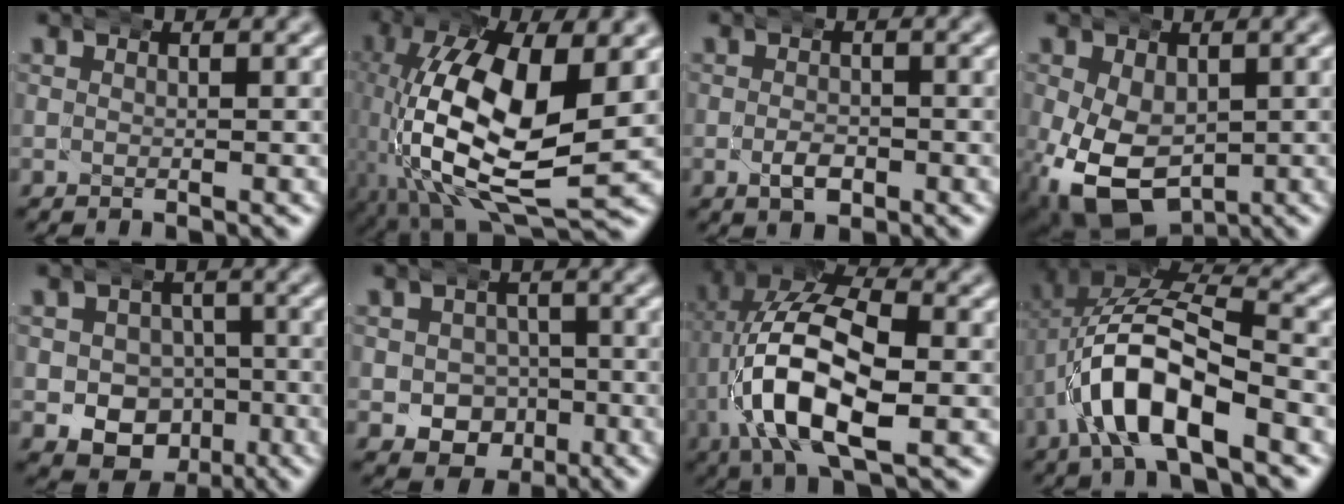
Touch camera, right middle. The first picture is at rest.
{"total": 14.2, "force": [-1.5, 7.6, 11.8], "torque": [-0.256, -0.051, 0.007]}
{"total": 2.4, "force": [-1.2, 1.4, 1.5], "torque": [-0.026, -0.008, -0.016]}
{"total": 12.9, "force": [-5.2, 9.9, 6.5], "torque": [-0.163, -0.081, -0.057]}
{"total": 10.0, "force": [-3.8, 8.7, 3.2], "torque": [-0.053, -0.053, -0.054]}
{"total": 7.3, "force": [-2.9, 6.4, 1.9], "torque": [-0.029, -0.038, -0.039]}
{"total": 11.9, "force": [-0.6, 7.0, 9.6], "torque": [-0.188, -0.008, -0.012]}
{"total": 9.6, "force": [-2.0, 5.7, 7.4], "torque": [-0.154, -0.013, -0.035]}